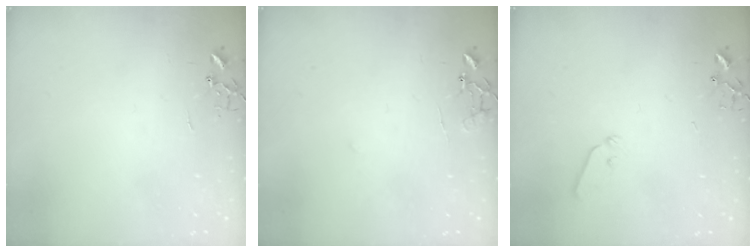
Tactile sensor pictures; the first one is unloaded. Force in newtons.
{"total": 8.7, "press": 8.7, "slide": 0.8}
{"total": 5.0, "press": 5.0, "slide": 0.6}